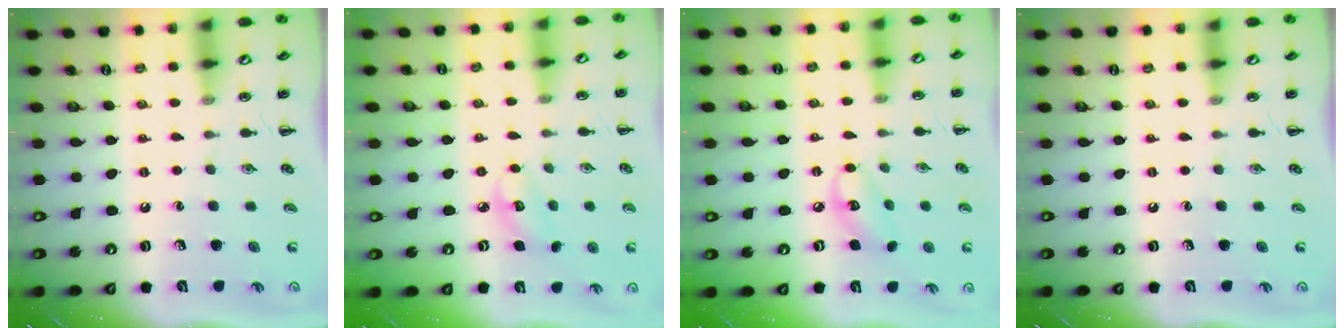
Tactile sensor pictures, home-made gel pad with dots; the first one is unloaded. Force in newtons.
{"total": 4.0, "press": 3.9, "slide": 0.7}
{"total": 7.4, "press": 7.3, "slide": 1.0}
{"total": 0.0}